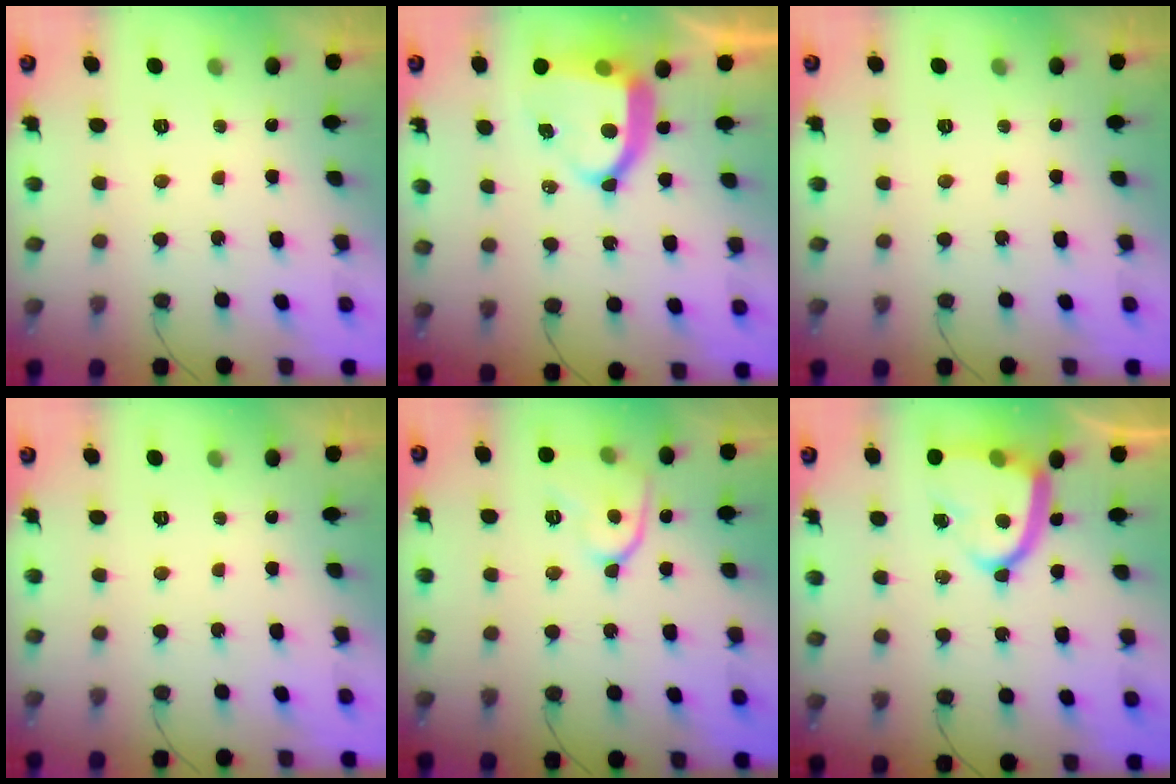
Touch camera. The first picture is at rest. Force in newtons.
{"total": 12.2, "press": 12.1, "slide": 1.5}
{"total": 0.0}
{"total": 0.0}
{"total": 10.8, "press": 10.7, "slide": 1.3}
{"total": 14.9, "press": 14.8, "slide": 1.6}